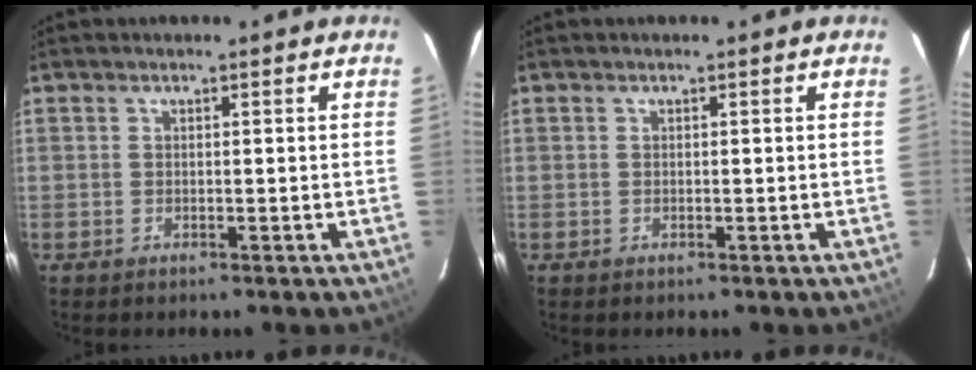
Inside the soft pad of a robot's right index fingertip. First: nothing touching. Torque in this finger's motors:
{"motor_torque": [0.00, 0.00, 0.02, 0.01]}